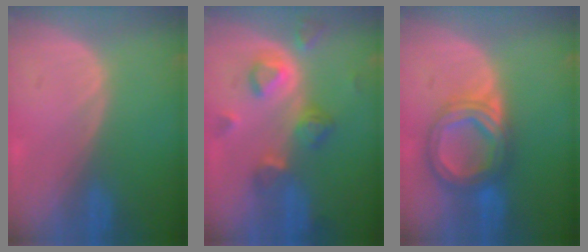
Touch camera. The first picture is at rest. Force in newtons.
{"total": 7.3, "press": 6.9, "slide": 2.5}
{"total": 7.8, "press": 7.8, "slide": 0.5}